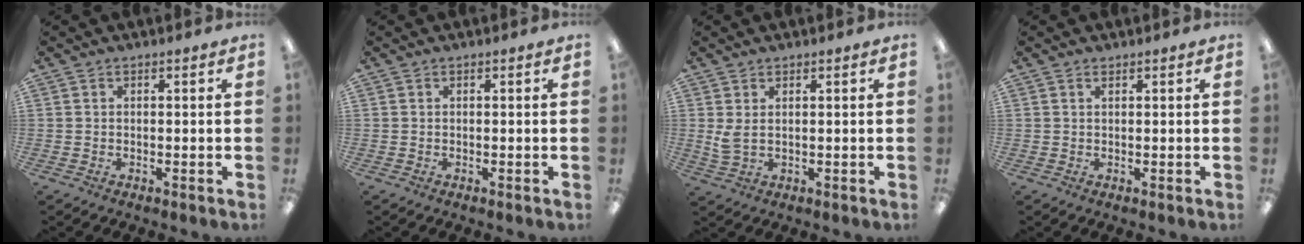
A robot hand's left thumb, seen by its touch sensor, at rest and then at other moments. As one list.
[{"total": 0.0}, {"total": 3.8, "force": [1.1, 2.0, 3.0], "torque": [-0.066, -0.006, 0.017]}, {"total": 0.6, "force": [0.5, 0.3, 0.4], "torque": [-0.008, 0.002, 0.008]}]